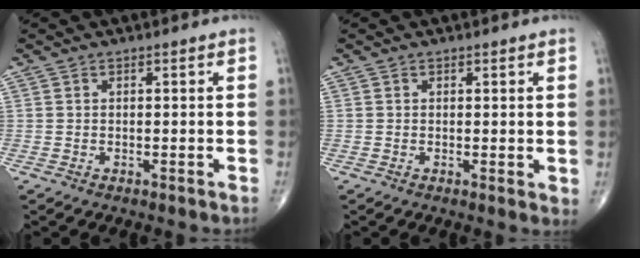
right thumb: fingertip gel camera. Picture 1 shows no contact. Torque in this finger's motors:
{"motor_torque": [-0.17, -0.02, 0.00, -0.08, -0.02]}